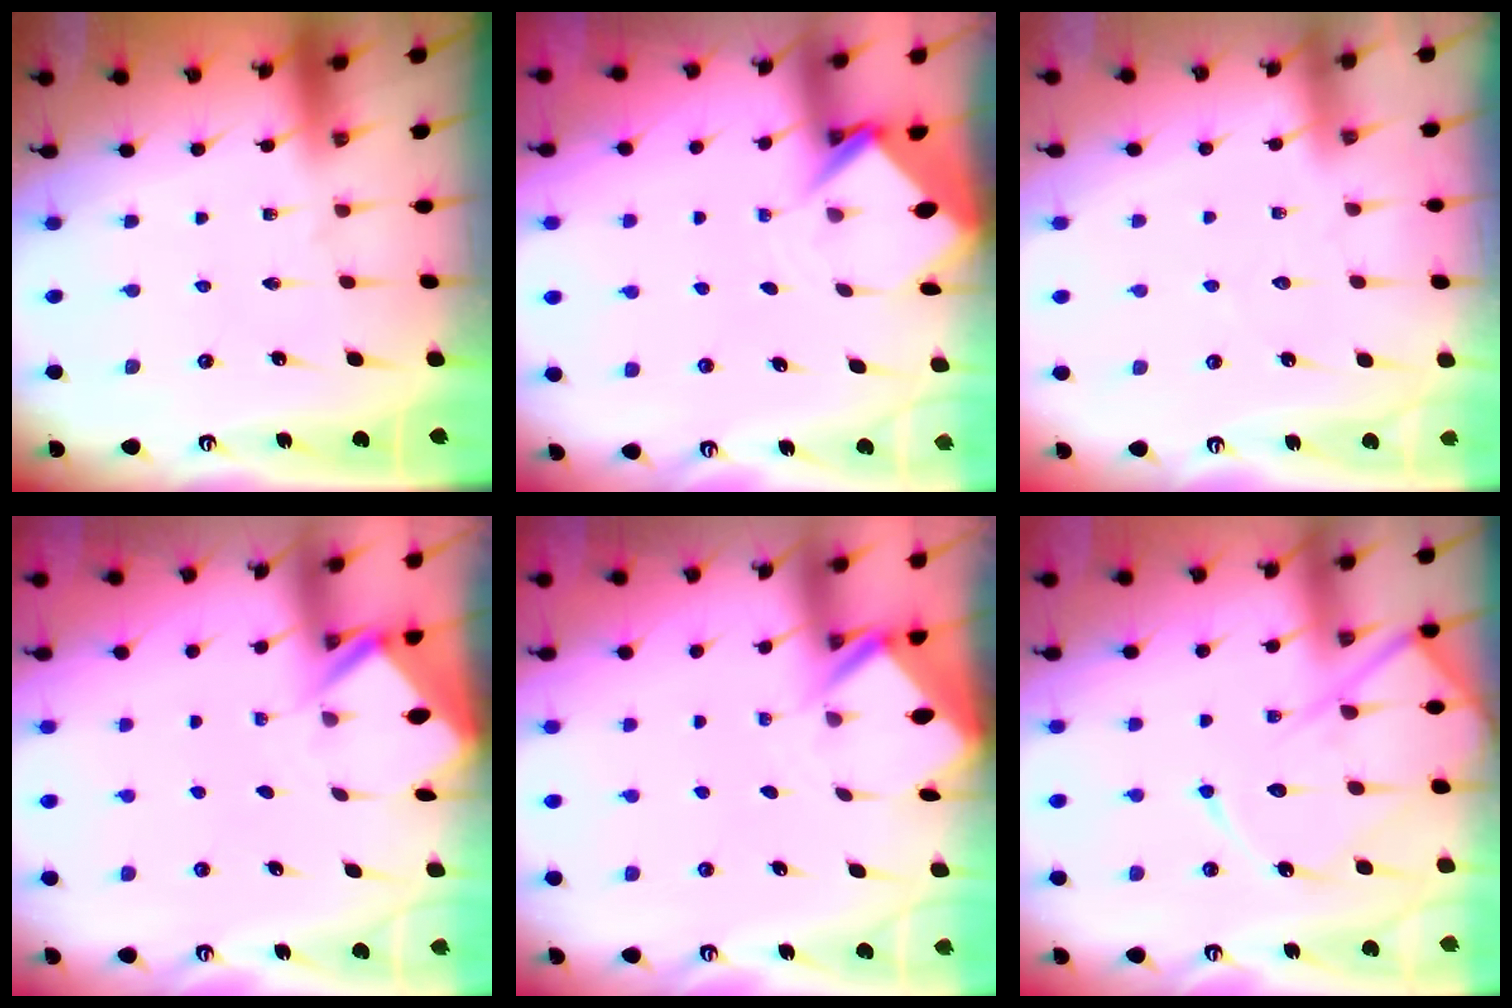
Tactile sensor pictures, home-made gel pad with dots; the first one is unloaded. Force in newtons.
{"total": 3.8, "press": 3.8, "slide": 0.2}
{"total": 3.0, "press": 2.9, "slide": 0.3}
{"total": 2.6, "press": 2.6, "slide": 0.1}
{"total": 2.4, "press": 2.4, "slide": 0.2}
{"total": 12.9, "press": 12.9, "slide": 1.3}